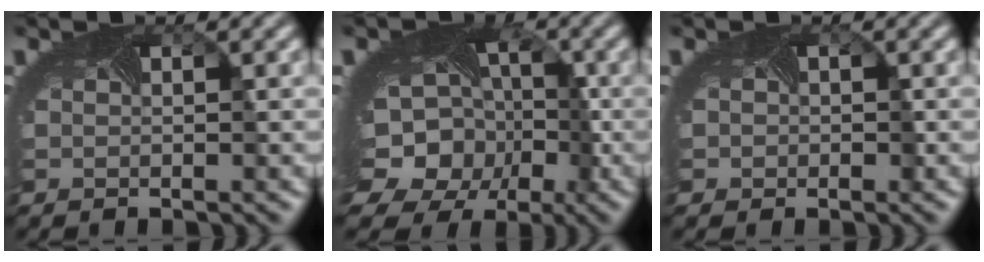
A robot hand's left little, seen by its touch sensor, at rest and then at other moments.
{"total": 13.5, "force": [-3.8, 11.1, 6.8], "torque": [-0.124, -0.038, -0.056]}
{"total": 1.9, "force": [0.0, 1.7, 0.8], "torque": [-0.005, 0.002, 0.001]}